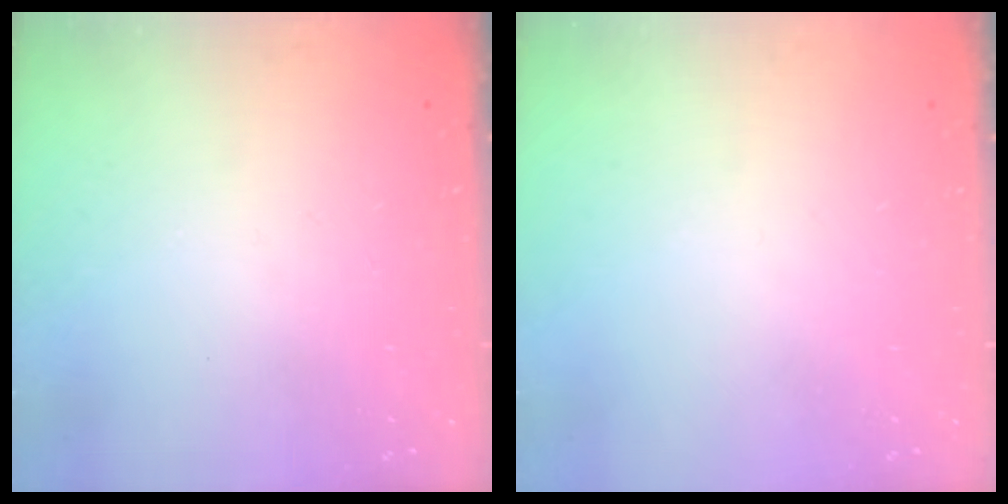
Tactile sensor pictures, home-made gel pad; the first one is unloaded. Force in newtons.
{"total": 0.0}